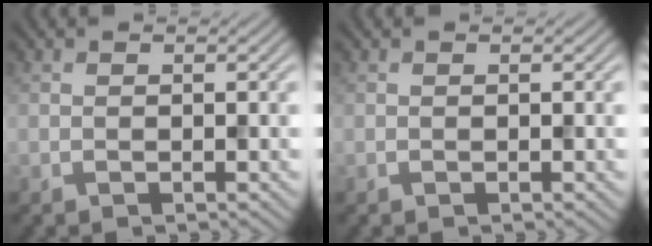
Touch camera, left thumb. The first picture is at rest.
{"total": 0.0}